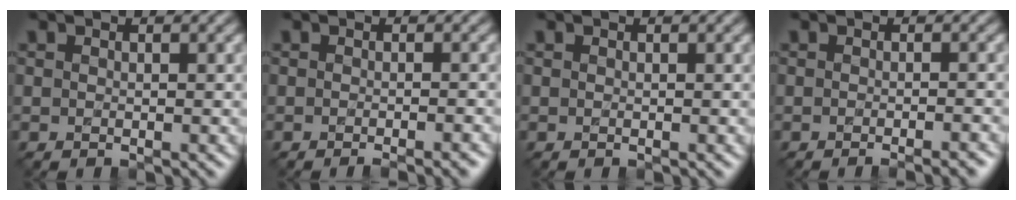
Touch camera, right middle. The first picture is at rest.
{"total": 2.3, "force": [-1.5, 0.4, 1.7], "torque": [-0.013, -0.001, -0.022]}
{"total": 0.0}
{"total": 2.4, "force": [-1.6, 0.5, 1.7], "torque": [-0.012, 0.003, -0.023]}